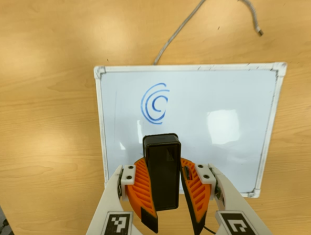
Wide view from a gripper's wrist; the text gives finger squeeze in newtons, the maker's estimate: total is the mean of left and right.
{"total": 12.1, "left": 11.3, "right": 12.9}